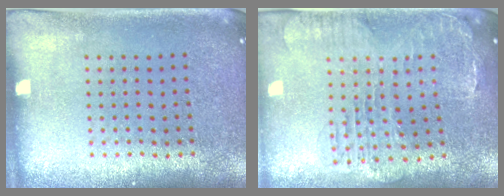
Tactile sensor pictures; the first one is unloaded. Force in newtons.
{"total": 1.5, "press": 1.4, "slide": 0.4}